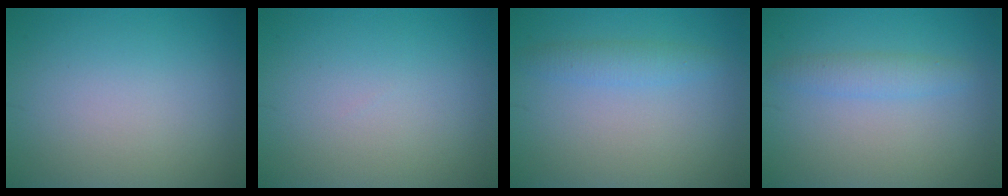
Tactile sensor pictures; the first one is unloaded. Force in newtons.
{"total": 0.0}
{"total": 1.8, "press": 1.8, "slide": 0.1}
{"total": 1.9, "press": 1.9, "slide": 0.1}